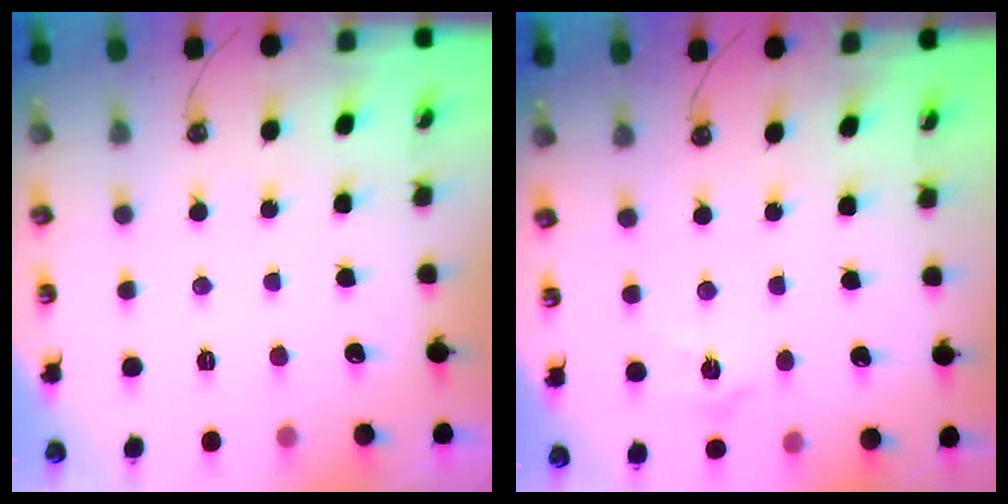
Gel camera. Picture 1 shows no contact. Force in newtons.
{"total": 7.3, "press": 7.3, "slide": 0.7}